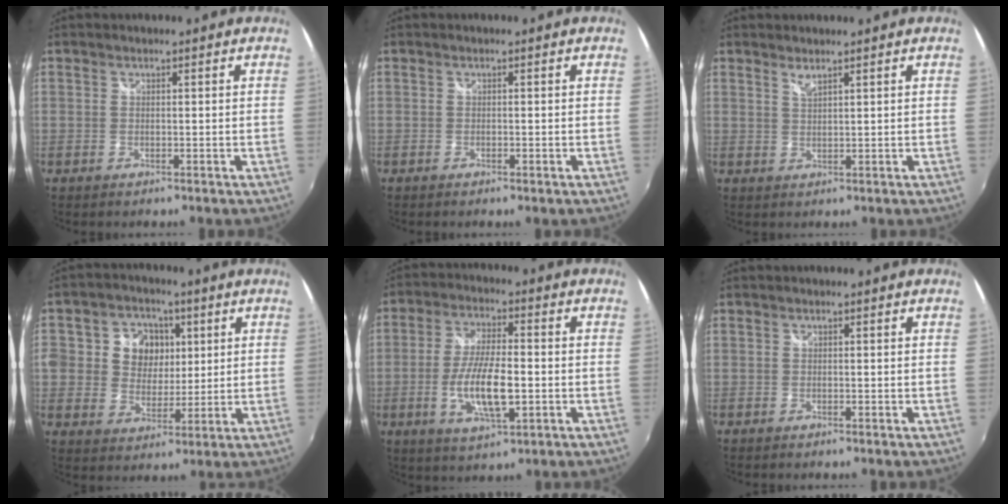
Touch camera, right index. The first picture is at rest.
{"total": 0.7, "force": [-0.4, 0.2, 0.5], "torque": [-0.010, 0.002, -0.004]}
{"total": 1.6, "force": [1.3, 0.1, 0.9], "torque": [-0.016, 0.000, 0.022]}
{"total": 12.2, "force": [2.1, 10.9, 5.1], "torque": [-0.138, 0.033, 0.040]}
{"total": 11.1, "force": [-2.5, 3.6, 10.2], "torque": [-0.201, -0.008, -0.044]}
{"total": 0.0}